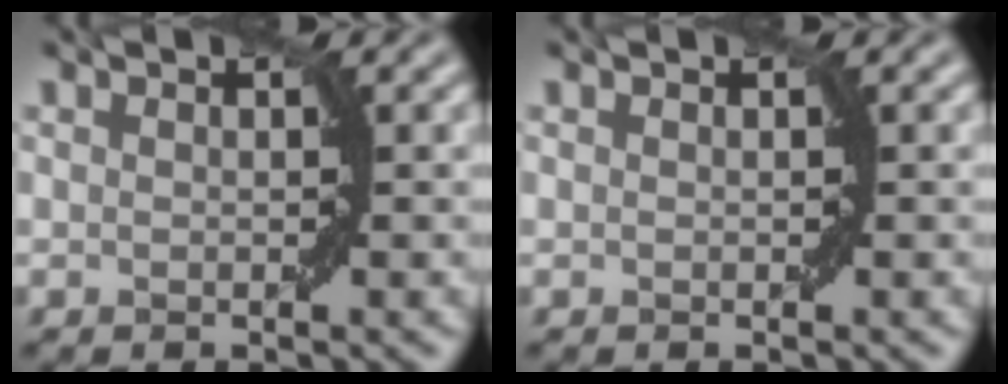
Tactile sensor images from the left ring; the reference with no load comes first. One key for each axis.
{"total": 0.0}